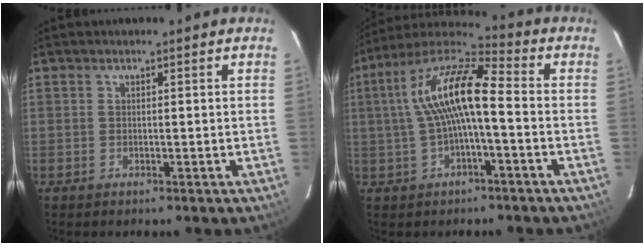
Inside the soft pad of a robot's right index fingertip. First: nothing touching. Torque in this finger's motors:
{"motor_torque": [1.54, -0.05, 0.54, 0.21]}